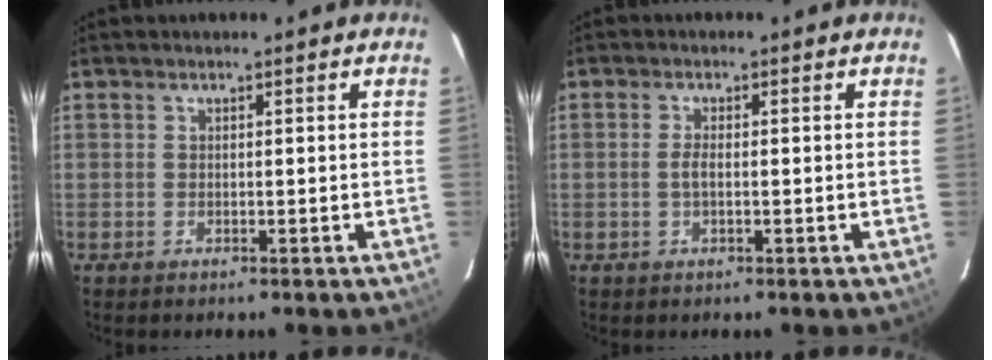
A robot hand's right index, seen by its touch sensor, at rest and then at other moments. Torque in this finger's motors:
{"motor_torque": [0.06, -0.01, 0.04, 0.01]}